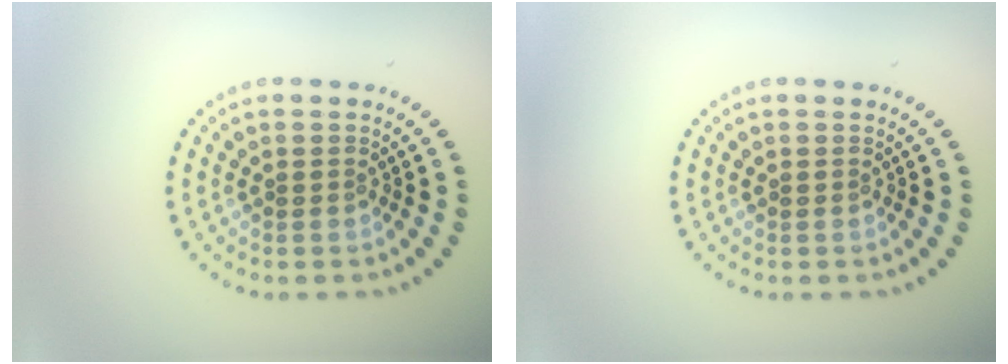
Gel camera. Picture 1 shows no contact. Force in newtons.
{"total": 0.0}